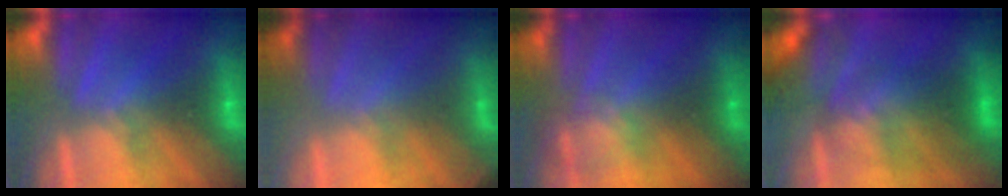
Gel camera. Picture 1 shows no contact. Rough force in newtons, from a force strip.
{"total": 2.0}
{"total": 2.3}
{"total": 2.6}